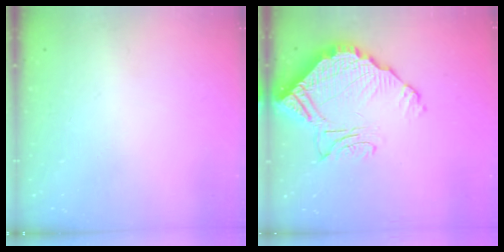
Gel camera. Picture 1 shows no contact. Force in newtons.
{"total": 14.2, "press": 14.1, "slide": 1.7}